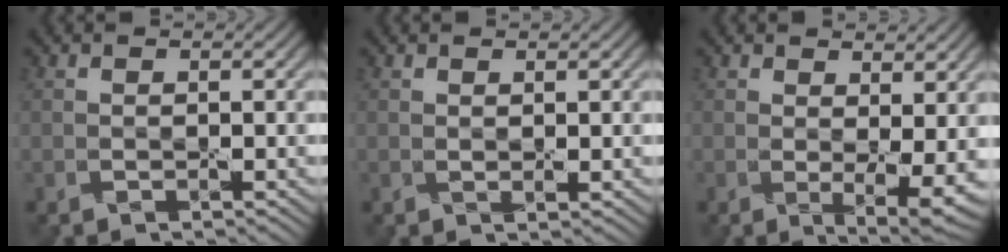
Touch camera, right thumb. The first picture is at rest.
{"total": 0.7, "force": [0.5, 0.2, 0.5], "torque": [-0.009, -0.002, 0.010]}
{"total": 4.2, "force": [0.9, 1.2, 3.9], "torque": [-0.067, -0.014, 0.020]}